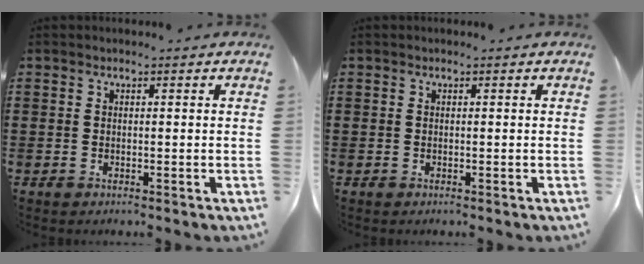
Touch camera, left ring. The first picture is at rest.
{"total": 0.0}